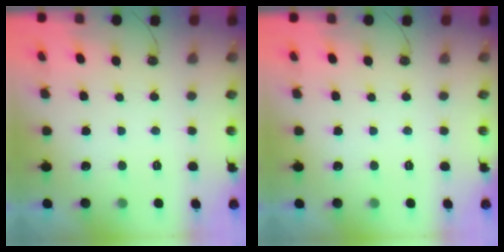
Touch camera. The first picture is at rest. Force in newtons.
{"total": 0.0}